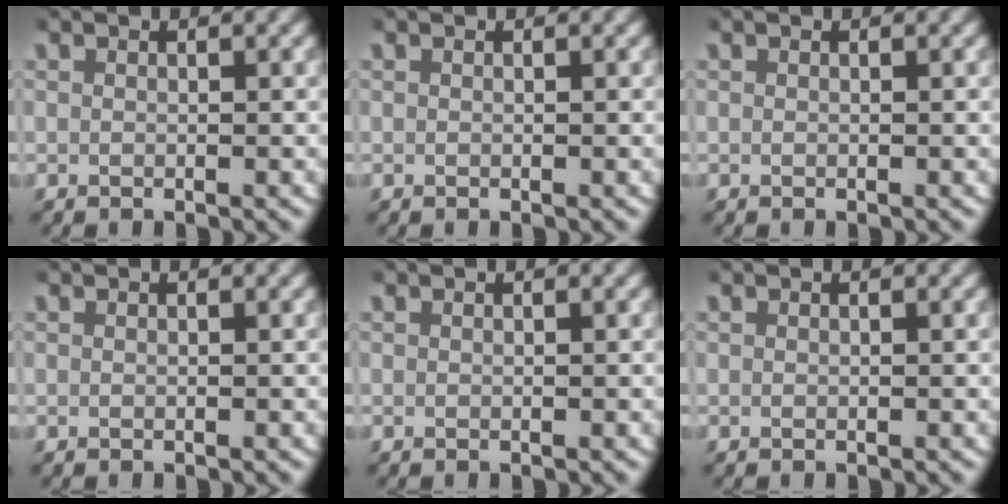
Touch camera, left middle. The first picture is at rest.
{"total": 0.0}
{"total": 0.0}
{"total": 0.0}
{"total": 0.0}
{"total": 0.0}